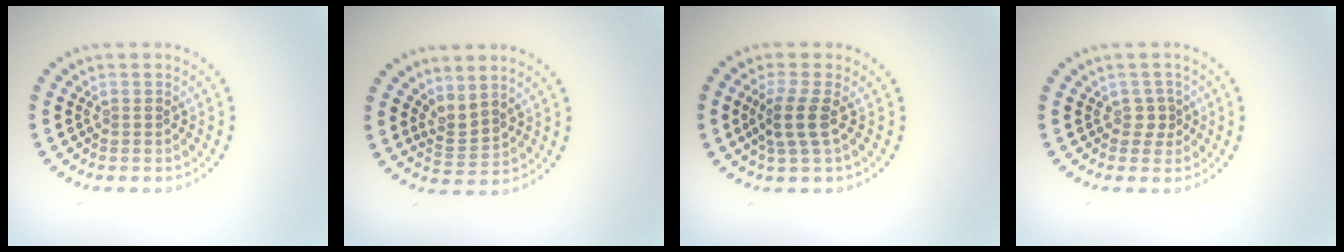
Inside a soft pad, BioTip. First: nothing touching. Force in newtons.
{"total": 2.2, "press": 1.5, "slide": 1.6}
{"total": 2.5, "press": 2.1, "slide": 1.5}
{"total": 1.1, "press": 0.9, "slide": 0.7}